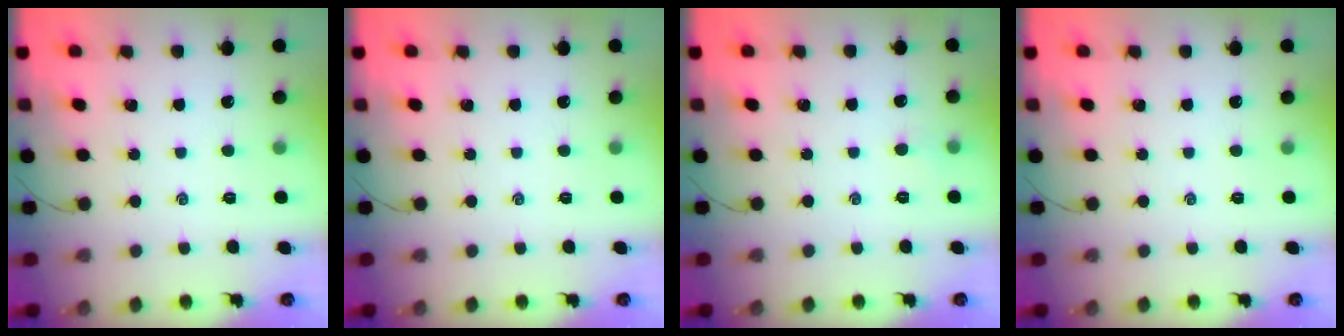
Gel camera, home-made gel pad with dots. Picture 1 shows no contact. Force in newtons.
{"total": 0.0}
{"total": 2.4, "press": 2.3, "slide": 0.7}
{"total": 0.0}